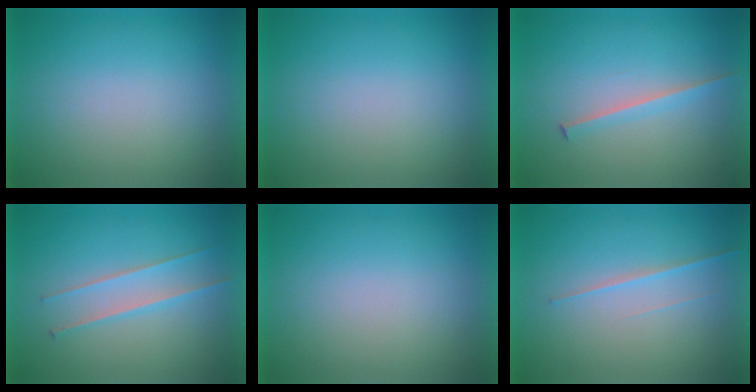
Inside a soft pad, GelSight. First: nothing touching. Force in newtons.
{"total": 0.0}
{"total": 1.8}
{"total": 2.4}
{"total": 1.3}
{"total": 2.0}